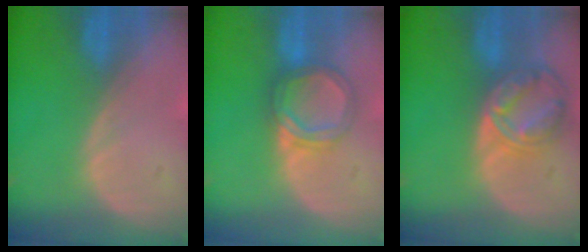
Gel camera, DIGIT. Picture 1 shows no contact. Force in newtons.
{"total": 5.4, "press": 5.3, "slide": 1.0}
{"total": 8.2, "press": 7.0, "slide": 4.3}